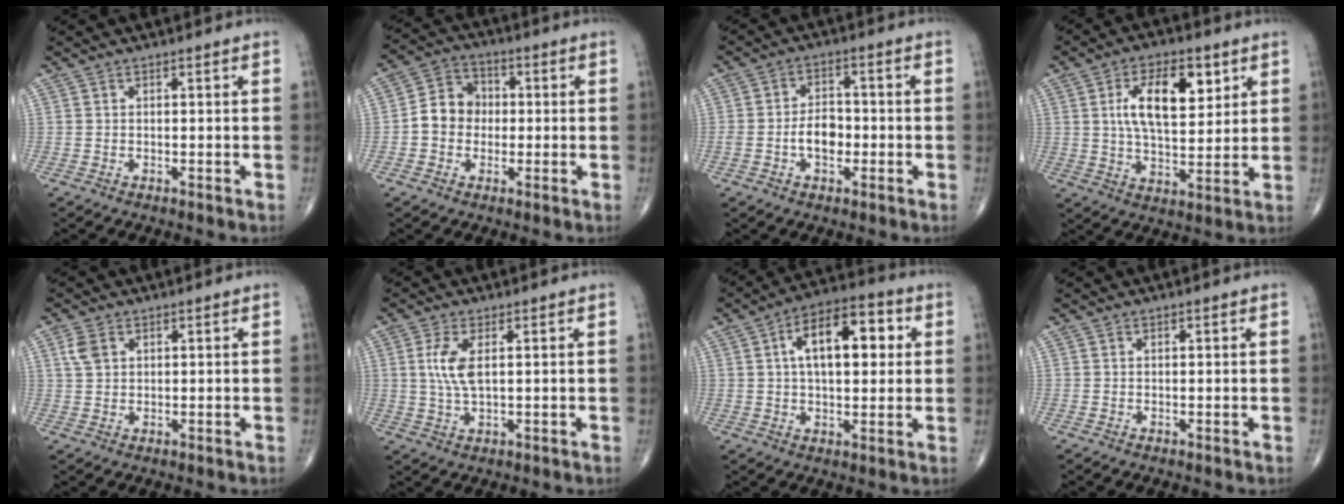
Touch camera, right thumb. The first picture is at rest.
{"total": 7.8, "force": [-0.5, 6.8, 3.9], "torque": [-0.045, 0.027, -0.025]}
{"total": 6.0, "force": [-1.4, 3.8, 4.4], "torque": [-0.064, 0.018, -0.028]}
{"total": 13.2, "force": [4.3, 6.4, 10.7], "torque": [-0.157, -0.017, 0.077]}
{"total": 3.4, "force": [1.4, 2.3, 2.0], "torque": [-0.040, 0.003, 0.032]}
{"total": 5.7, "force": [1.2, 2.3, 5.1], "torque": [-0.118, -0.003, 0.026]}
{"total": 14.3, "force": [3.2, 7.2, 12.0], "torque": [-0.163, 0.019, 0.044]}
{"total": 0.0}